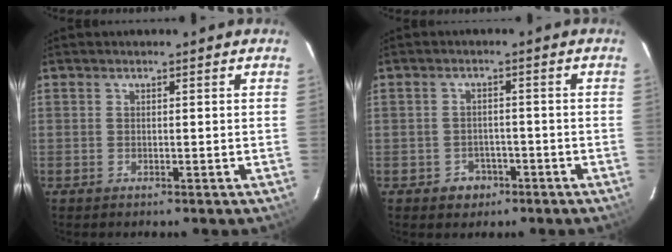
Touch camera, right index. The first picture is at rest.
{"total": 3.8, "force": [-2.0, 3.2, 0.7], "torque": [-0.025, 0.010, -0.020]}